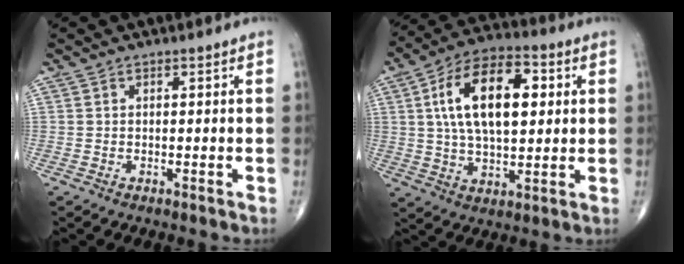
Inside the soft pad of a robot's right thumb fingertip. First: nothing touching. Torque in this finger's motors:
{"motor_torque": [0.58, 1.17, 0.84, 0.01, 0.46]}